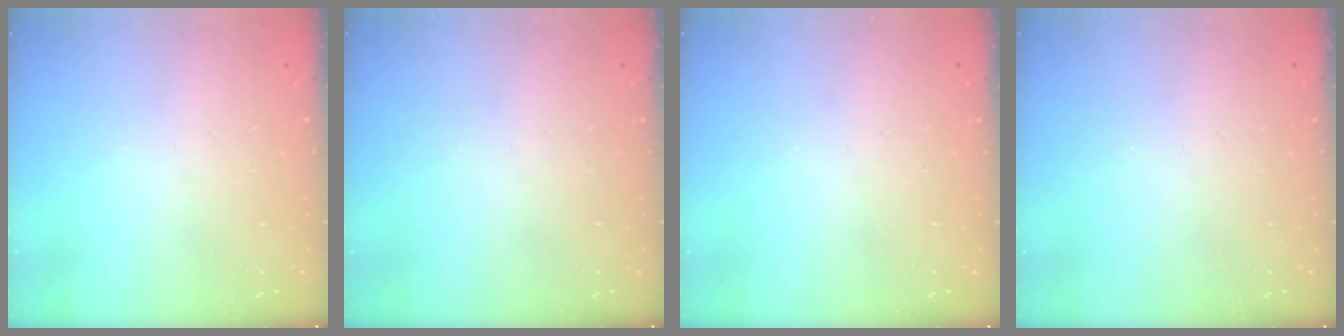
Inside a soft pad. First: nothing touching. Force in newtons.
{"total": 0.0}
{"total": 0.0}
{"total": 0.0}